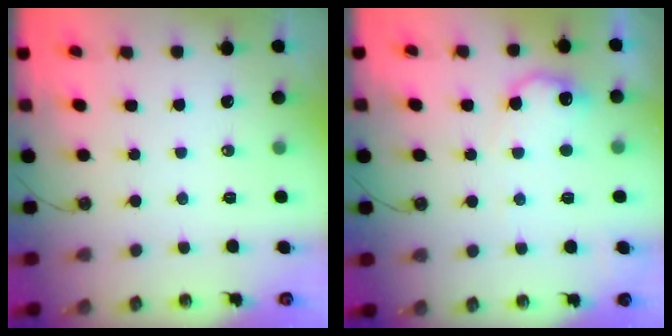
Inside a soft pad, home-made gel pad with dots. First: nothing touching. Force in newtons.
{"total": 10.2, "press": 10.2, "slide": 0.1}